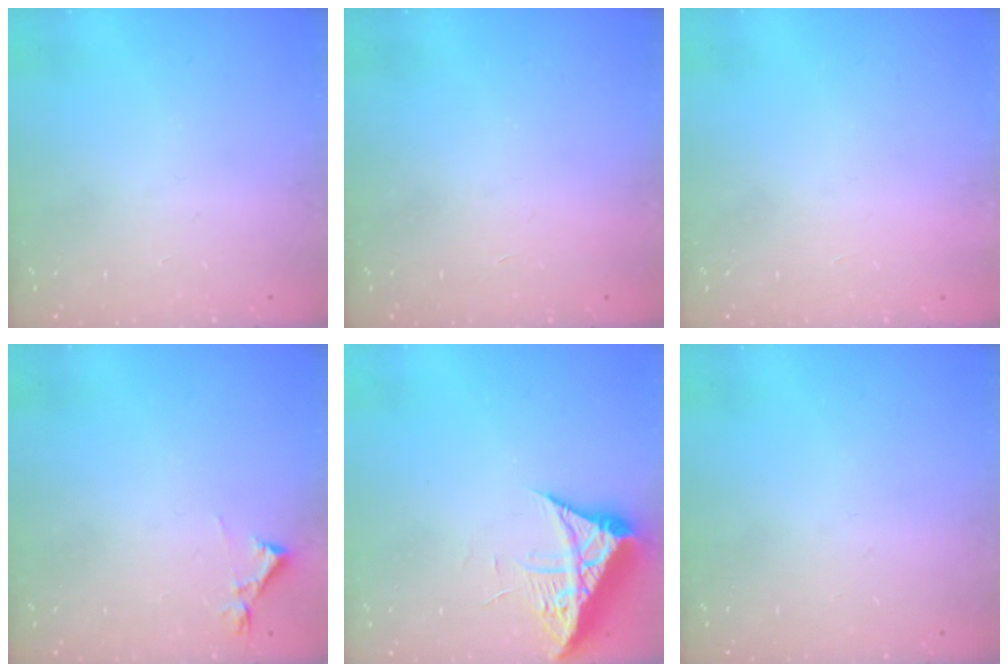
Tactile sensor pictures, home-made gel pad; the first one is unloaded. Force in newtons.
{"total": 1.5, "press": 1.5, "slide": 0.1}
{"total": 1.6, "press": 1.6, "slide": 0.1}
{"total": 3.4, "press": 3.3, "slide": 0.7}
{"total": 7.2, "press": 7.2, "slide": 0.8}
{"total": 0.0}